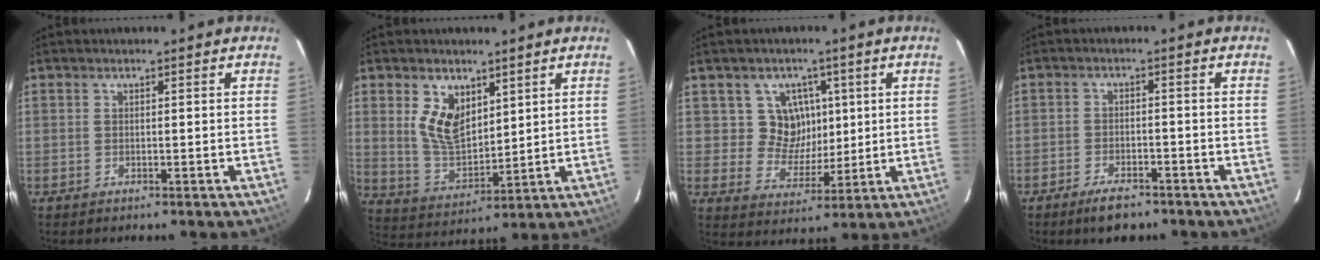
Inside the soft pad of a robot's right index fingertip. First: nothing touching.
{"total": 9.7, "force": [4.2, 5.8, 6.5], "torque": [-0.125, 0.007, 0.094]}
{"total": 8.0, "force": [2.3, 7.4, 1.7], "torque": [-0.029, 0.001, 0.044]}
{"total": 5.8, "force": [-4.4, 2.4, 2.9], "torque": [-0.068, 0.001, -0.073]}